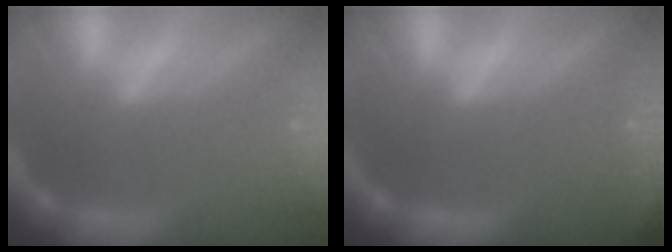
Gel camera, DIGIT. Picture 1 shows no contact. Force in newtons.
{"total": 1.4}